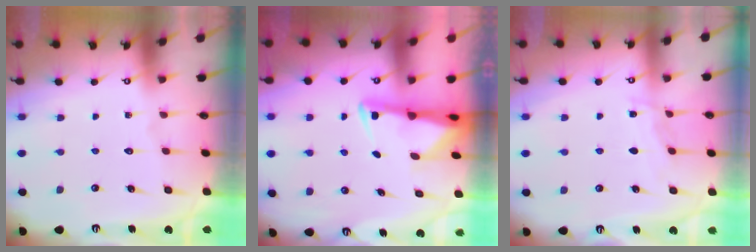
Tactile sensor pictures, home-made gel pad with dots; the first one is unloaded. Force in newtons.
{"total": 2.7, "press": 2.6, "slide": 0.7}
{"total": 5.5, "press": 5.5, "slide": 0.7}